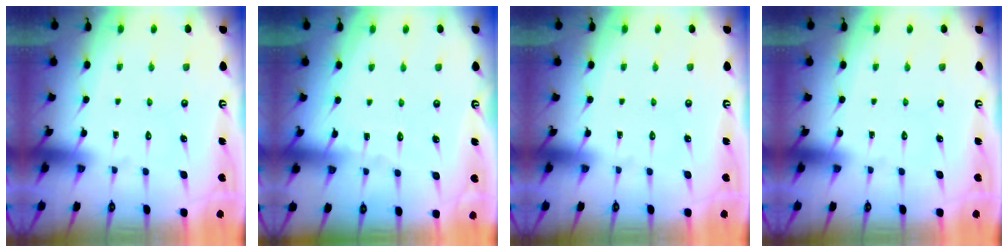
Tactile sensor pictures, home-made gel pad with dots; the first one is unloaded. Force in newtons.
{"total": 3.4, "press": 3.4, "slide": 0.4}
{"total": 0.0}
{"total": 0.0}